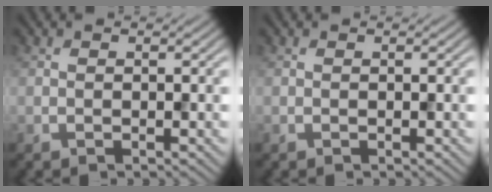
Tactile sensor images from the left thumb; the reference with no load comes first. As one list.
[{"total": 0.0}]